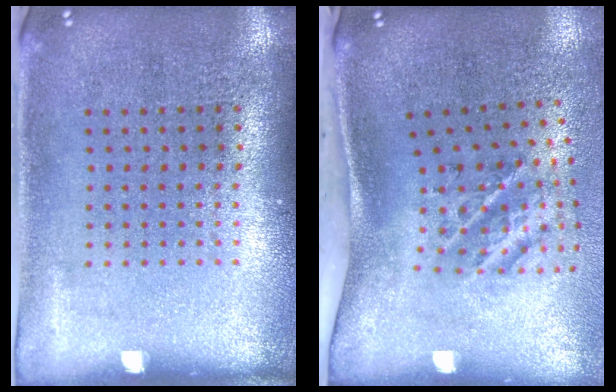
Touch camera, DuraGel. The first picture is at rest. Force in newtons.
{"total": 2.2, "press": 1.2, "slide": 1.8}